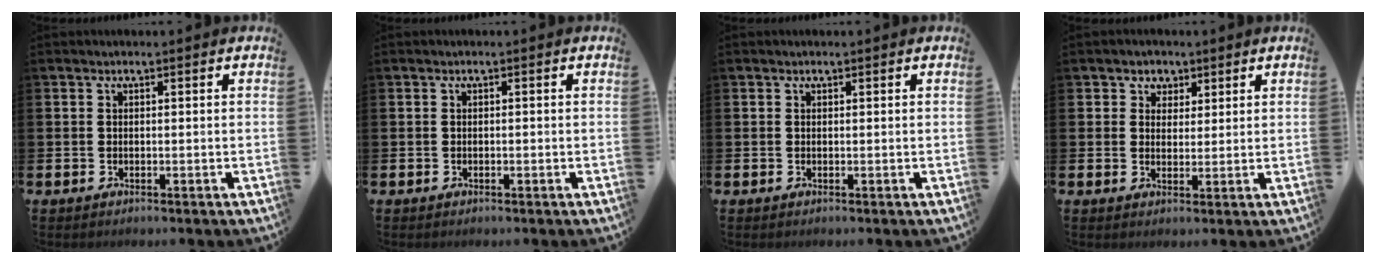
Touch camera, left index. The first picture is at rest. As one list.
[{"total": 0.0}, {"total": 0.0}, {"total": 3.0, "force": [2.0, 2.3, -0.2], "torque": [0.007, -0.001, 0.032]}]